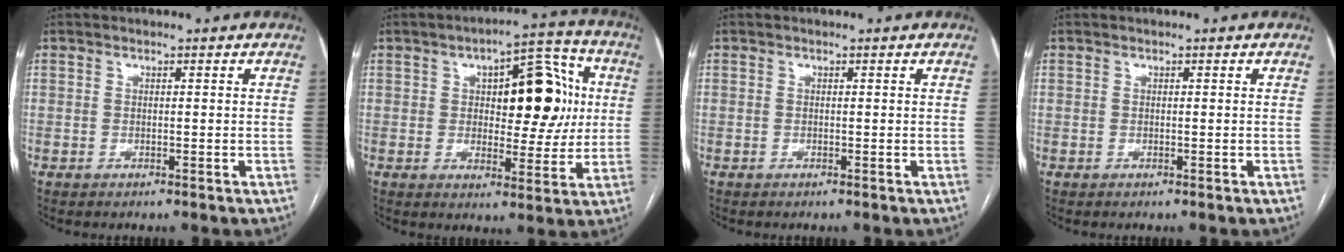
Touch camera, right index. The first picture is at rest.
{"total": 13.9, "force": [2.5, 5.9, 12.3], "torque": [-0.159, 0.037, 0.041]}
{"total": 0.0}
{"total": 0.0}